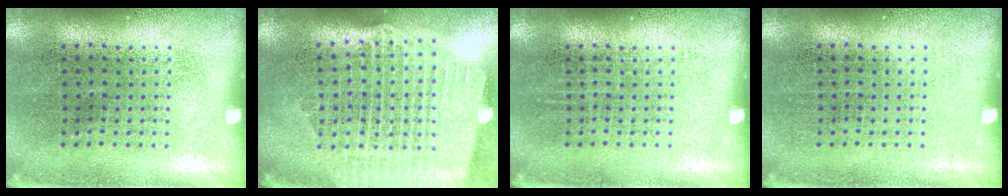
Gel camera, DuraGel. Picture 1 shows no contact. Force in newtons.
{"total": 2.7, "press": 2.3, "slide": 1.4}
{"total": 0.0}
{"total": 0.0}